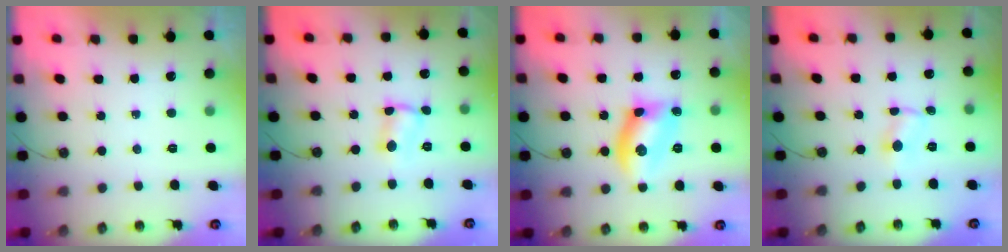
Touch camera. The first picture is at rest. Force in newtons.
{"total": 2.2, "press": 2.2, "slide": 0.1}
{"total": 10.7, "press": 10.7, "slide": 0.7}
{"total": 1.0, "press": 0.9, "slide": 0.1}